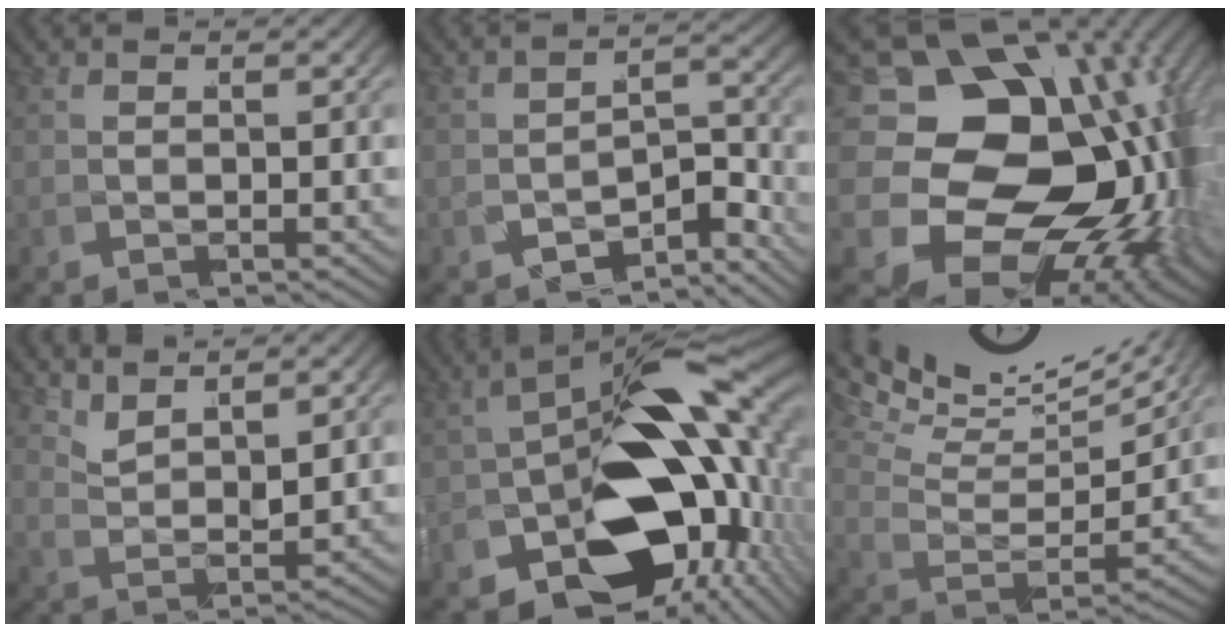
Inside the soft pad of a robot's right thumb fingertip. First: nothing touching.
{"total": 4.6, "force": [-4.3, 1.7, 0.6], "torque": [-0.022, -0.014, -0.068]}
{"total": 26.1, "force": [-3.6, 19.2, 17.2], "torque": [-0.323, -0.072, -0.047]}
{"total": 2.4, "force": [2.0, 0.6, 1.2], "torque": [-0.031, -0.001, 0.038]}
{"total": 17.9, "force": [-4.5, 10.8, 13.5], "torque": [-0.236, -0.047, -0.054]}
{"total": 8.4, "force": [4.5, 3.8, 5.9], "torque": [-0.104, 0.013, 0.056]}